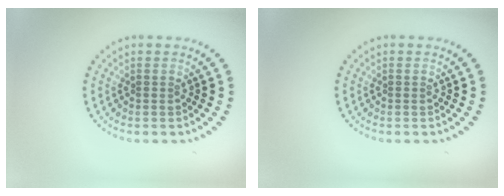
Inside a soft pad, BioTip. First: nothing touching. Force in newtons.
{"total": 0.0}